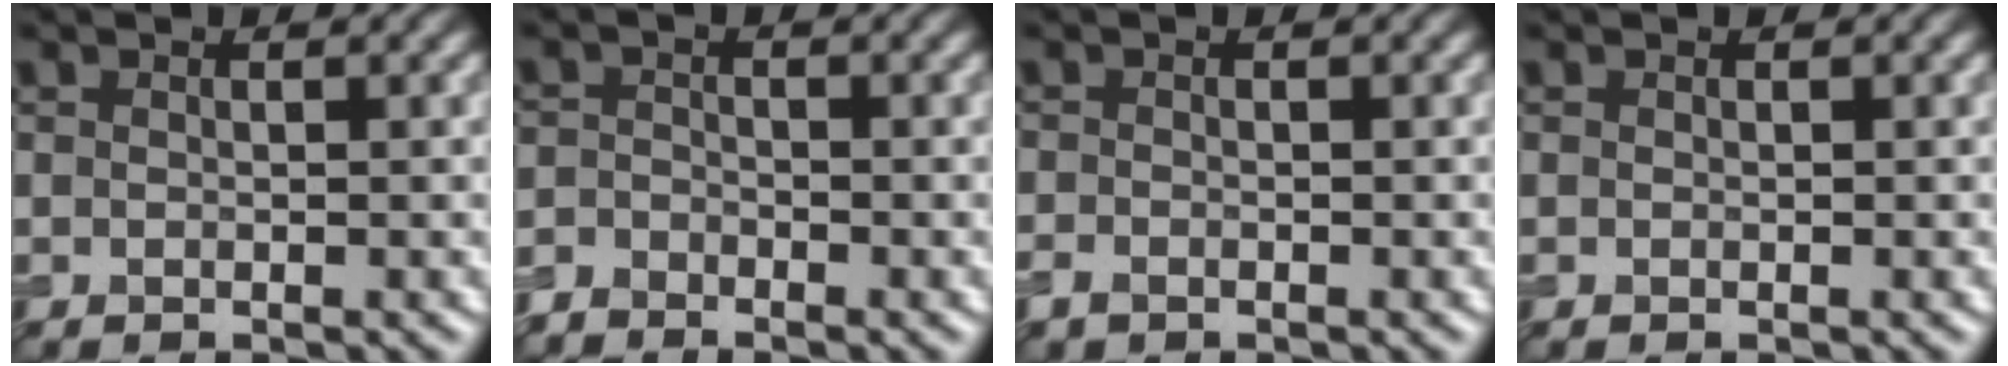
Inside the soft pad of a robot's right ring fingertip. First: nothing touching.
{"total": 1.9, "force": [-1.8, 0.5, 0.1], "torque": [-0.005, 0.000, -0.045]}
{"total": 1.1, "force": [-0.8, 0.6, 0.4], "torque": [-0.010, -0.001, -0.017]}
{"total": 0.0}